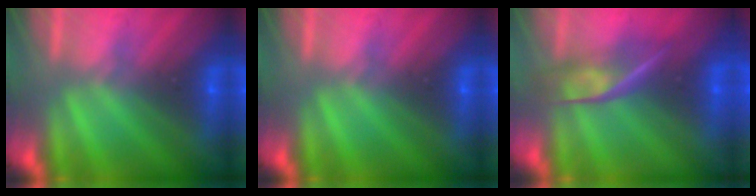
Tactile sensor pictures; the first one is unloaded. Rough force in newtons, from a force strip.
{"total": 0.0}
{"total": 2.3}